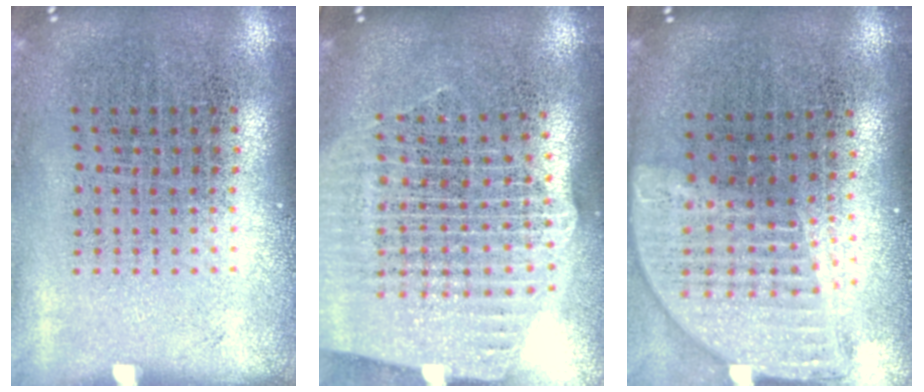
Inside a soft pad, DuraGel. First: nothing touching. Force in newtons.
{"total": 2.6, "press": 2.2, "slide": 1.3}
{"total": 1.9, "press": 1.5, "slide": 1.1}